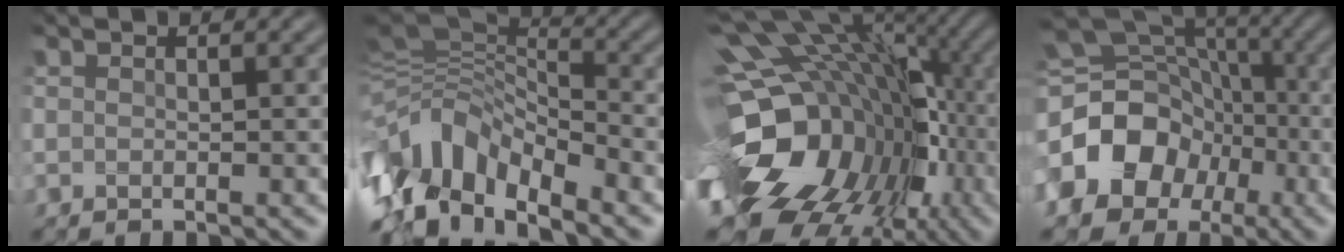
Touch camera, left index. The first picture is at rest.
{"total": 10.1, "force": [-5.4, 4.7, 7.2], "torque": [-0.131, 0.007, -0.112]}
{"total": 18.5, "force": [-4.1, 13.4, 12.1], "torque": [-0.200, -0.001, -0.040]}
{"total": 13.3, "force": [-2.8, 10.9, 7.0], "torque": [-0.148, -0.006, -0.062]}